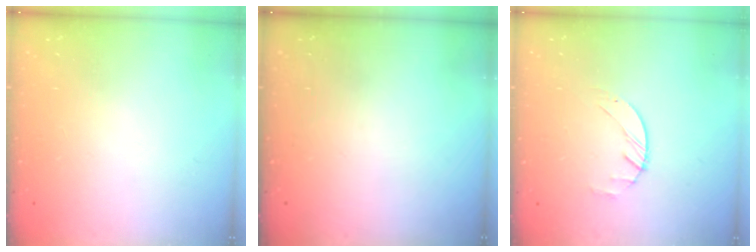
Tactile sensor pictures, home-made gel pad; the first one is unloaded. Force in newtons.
{"total": 0.0}
{"total": 1.4, "press": 1.3, "slide": 0.2}